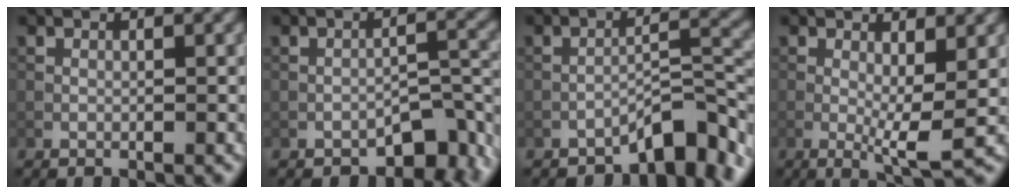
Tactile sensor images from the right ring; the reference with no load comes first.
{"total": 5.1, "force": [-3.7, 2.1, 2.9], "torque": [-0.027, 0.005, -0.050]}
{"total": 5.5, "force": [-4.4, 1.4, 3.1], "torque": [-0.032, 0.015, -0.067]}
{"total": 4.1, "force": [0.0, 0.7, 4.0], "torque": [-0.072, -0.010, -0.001]}